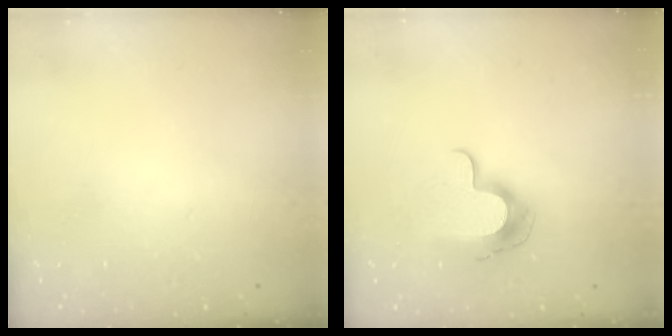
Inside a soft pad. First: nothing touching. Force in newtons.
{"total": 11.5, "press": 11.5, "slide": 0.7}